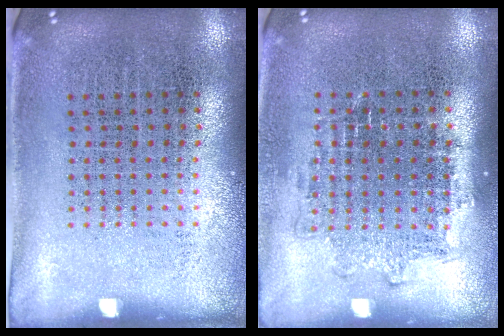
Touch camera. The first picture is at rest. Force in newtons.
{"total": 1.3, "press": 1.1, "slide": 0.7}